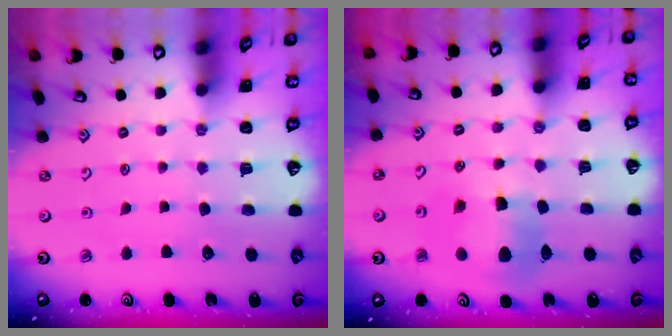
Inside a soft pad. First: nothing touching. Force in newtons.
{"total": 11.1, "press": 11.0, "slide": 1.4}